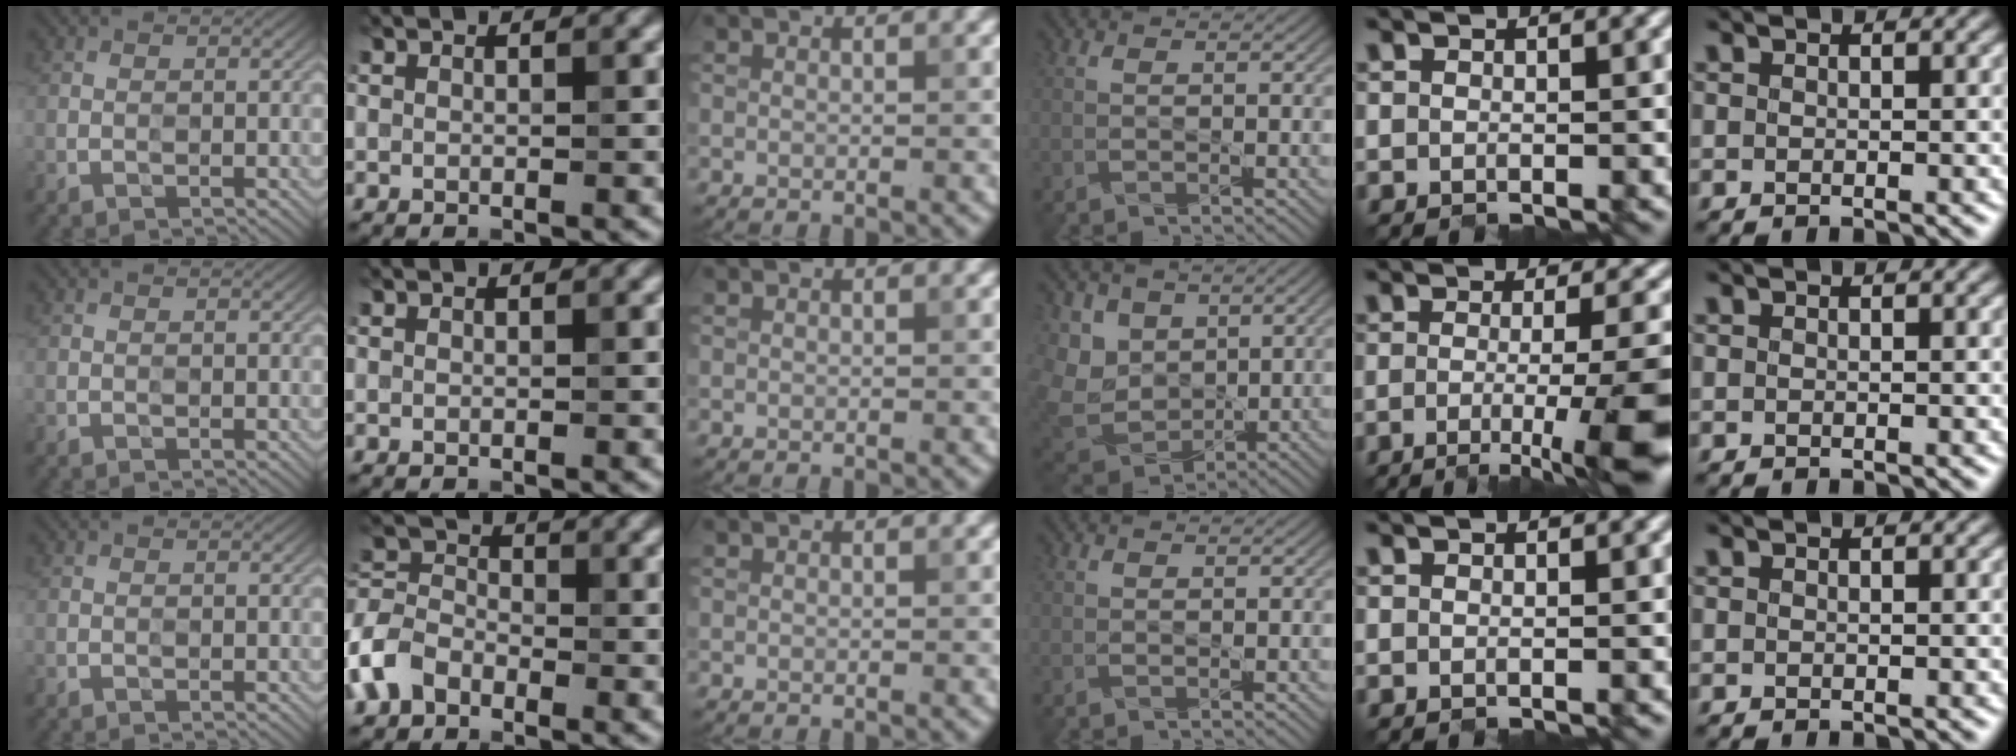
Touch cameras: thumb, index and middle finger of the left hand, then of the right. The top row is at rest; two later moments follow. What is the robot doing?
{"motion": "close", "object": "pencil case"}